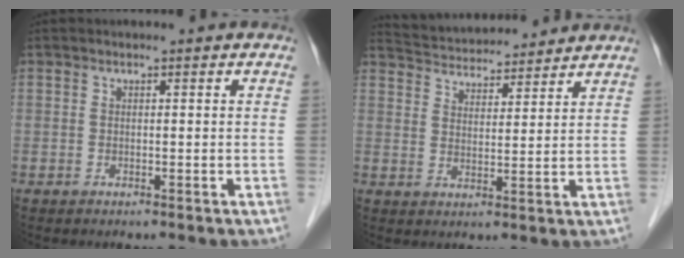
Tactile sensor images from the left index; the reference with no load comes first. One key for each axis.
{"total": 12.1, "fx": 11.5, "fy": 2.2, "fz": 2.8, "tx": -0.050, "ty": 0.027, "tz": 0.179}